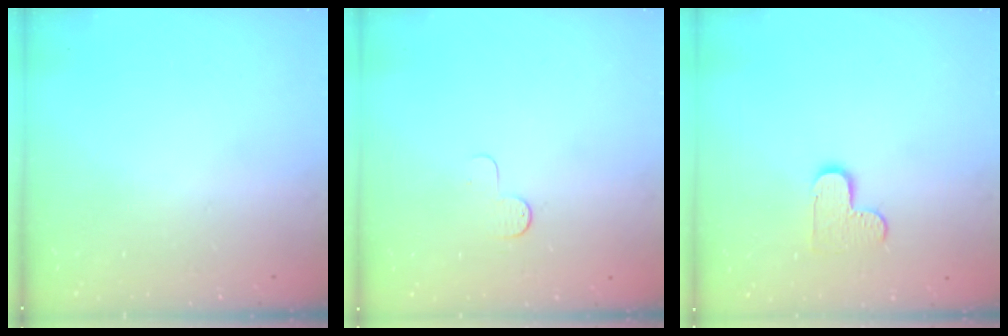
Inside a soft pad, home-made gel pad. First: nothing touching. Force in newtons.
{"total": 4.0, "press": 4.0, "slide": 0.4}
{"total": 6.8, "press": 6.8, "slide": 0.2}